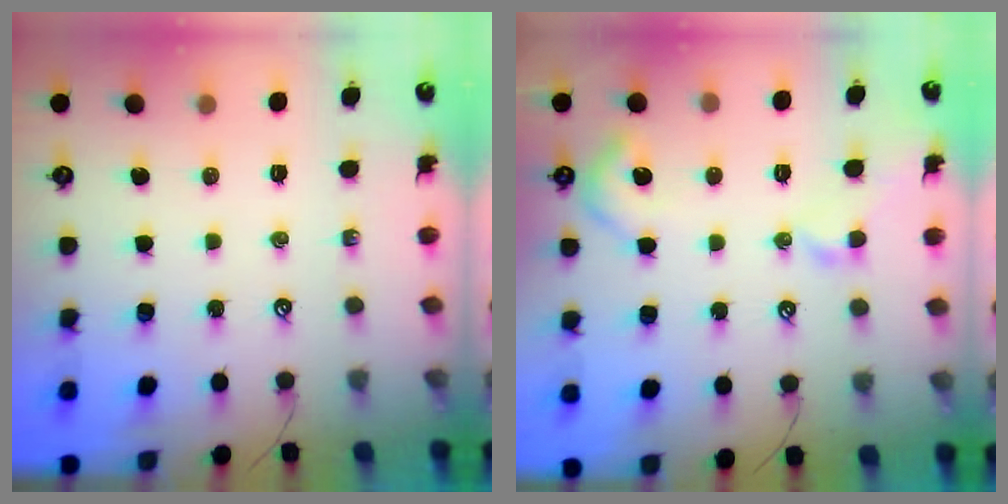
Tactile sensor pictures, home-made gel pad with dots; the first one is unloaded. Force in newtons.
{"total": 6.2, "press": 6.1, "slide": 0.8}